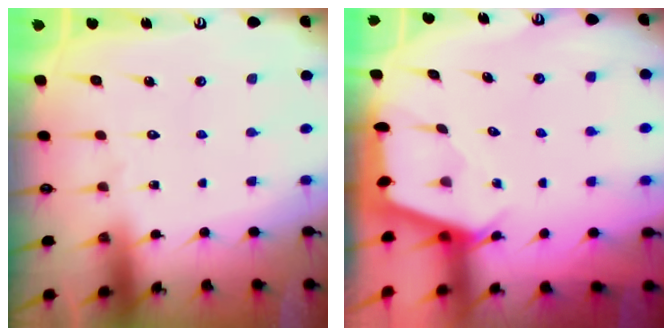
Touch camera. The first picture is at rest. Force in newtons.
{"total": 2.4, "press": 2.4, "slide": 0.3}